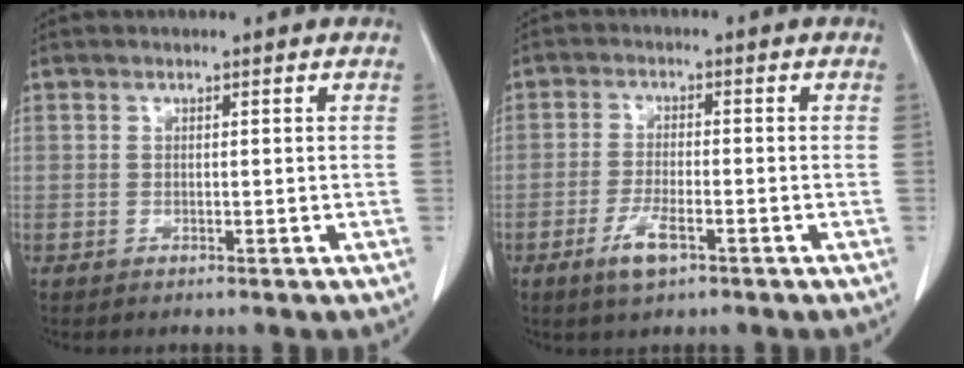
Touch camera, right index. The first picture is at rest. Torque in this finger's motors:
{"motor_torque": [0.55, -0.35, 0.13, 0.08]}